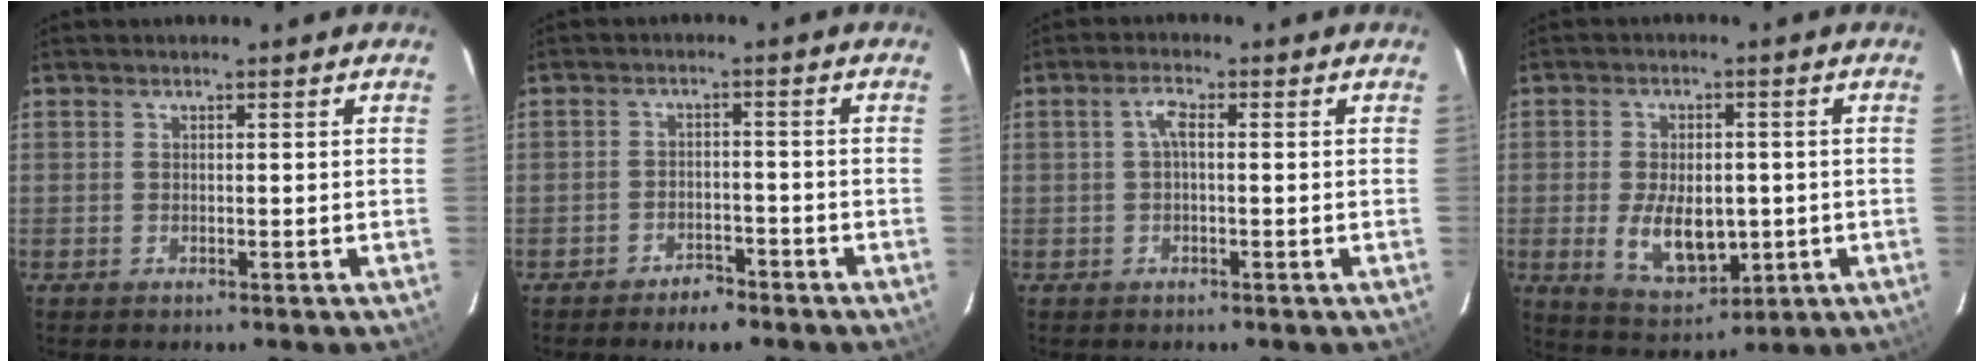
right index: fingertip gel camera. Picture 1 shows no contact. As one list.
[{"total": 4.8, "force": [-4.0, 1.8, 1.8], "torque": [-0.047, 0.005, -0.060]}, {"total": 2.3, "force": [0.0, 0.8, 2.2], "torque": [-0.047, 0.010, 0.000]}, {"total": 10.3, "force": [-1.6, 6.0, 8.2], "torque": [-0.164, -0.010, -0.011]}]